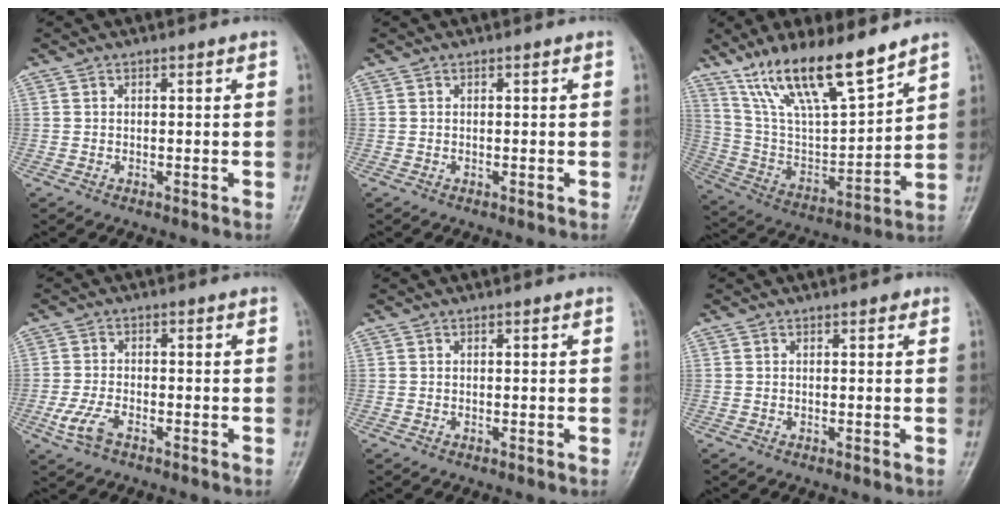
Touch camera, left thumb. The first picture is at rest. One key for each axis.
{"total": 0.0}
{"total": 18.4, "fx": 13.4, "fy": 4.5, "fz": 11.8, "tx": -0.189, "ty": -0.061, "tz": 0.258}
{"total": 4.7, "fx": -2.5, "fy": 2.3, "fz": 3.3, "tx": -0.077, "ty": 0.007, "tz": -0.048}
{"total": 0.0}
{"total": 0.7, "fx": 0.4, "fy": 0.5, "fz": 0.5, "tx": 0.000, "ty": 0.000, "tz": 0.000}